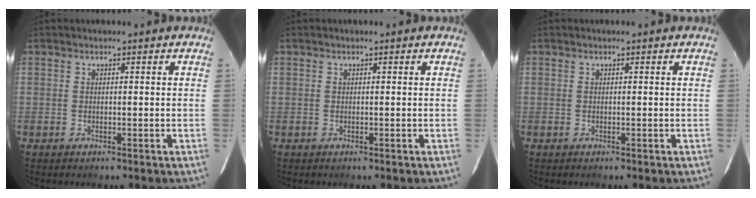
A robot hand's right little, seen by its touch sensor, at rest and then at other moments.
{"total": 0.0}
{"total": 0.0}